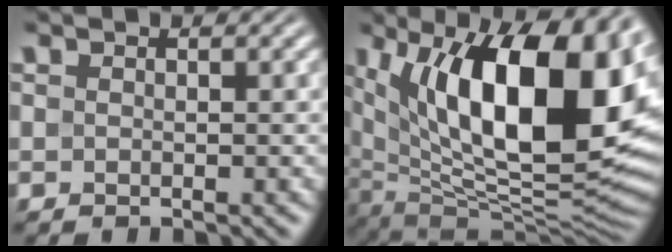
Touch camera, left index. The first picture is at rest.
{"total": 18.6, "force": [6.2, 8.5, 15.3], "torque": [-0.215, 0.008, 0.107]}